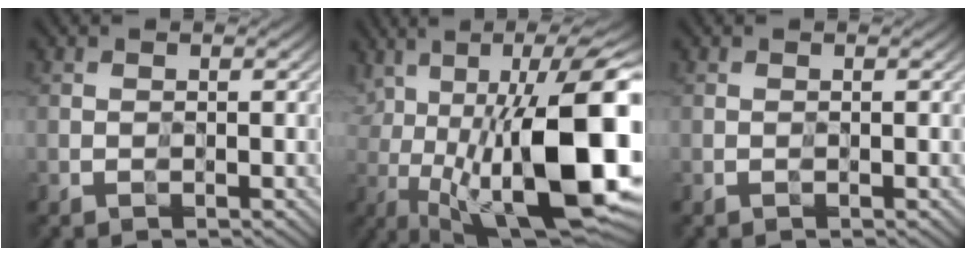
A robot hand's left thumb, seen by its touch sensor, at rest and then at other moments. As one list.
[{"total": 21.4, "force": [-0.7, 7.8, 19.9], "torque": [-0.283, 0.036, -0.018]}, {"total": 0.0}]